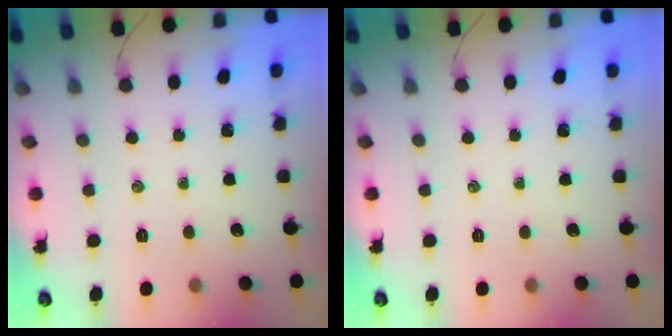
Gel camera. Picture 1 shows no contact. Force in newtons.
{"total": 0.0}